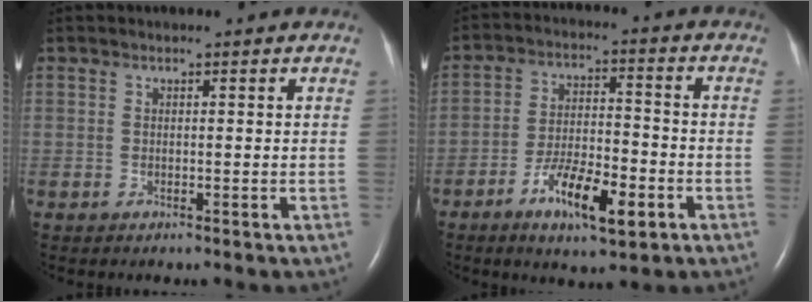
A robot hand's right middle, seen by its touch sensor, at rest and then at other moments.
{"total": 9.7, "force": [-4.7, 2.7, 8.1], "torque": [-0.147, -0.003, -0.077]}